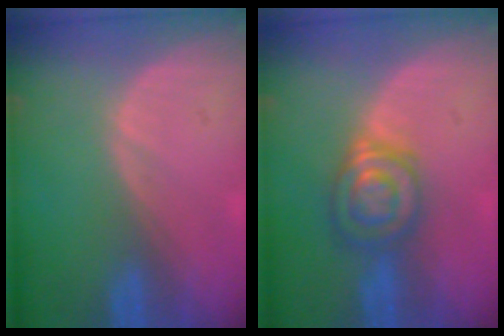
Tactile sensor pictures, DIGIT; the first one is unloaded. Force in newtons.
{"total": 6.2, "press": 5.8, "slide": 2.2}